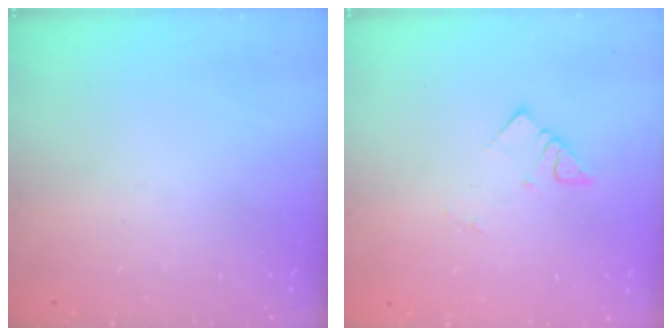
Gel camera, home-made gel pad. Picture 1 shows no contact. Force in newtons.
{"total": 2.7, "press": 2.7, "slide": 0.1}